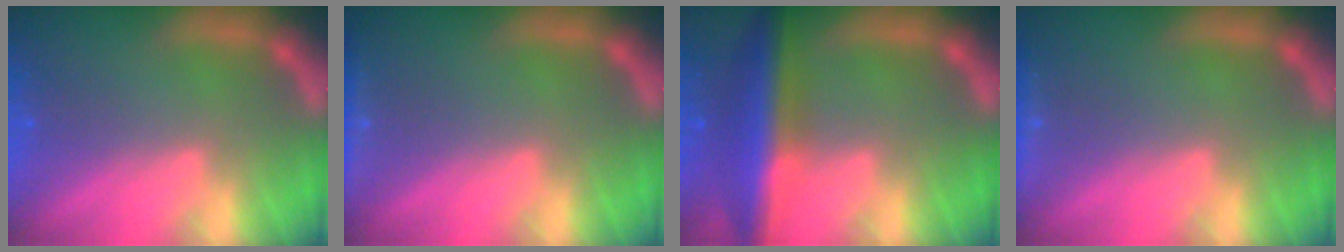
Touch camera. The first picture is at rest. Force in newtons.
{"total": 1.9}
{"total": 7.5}
{"total": 1.4}